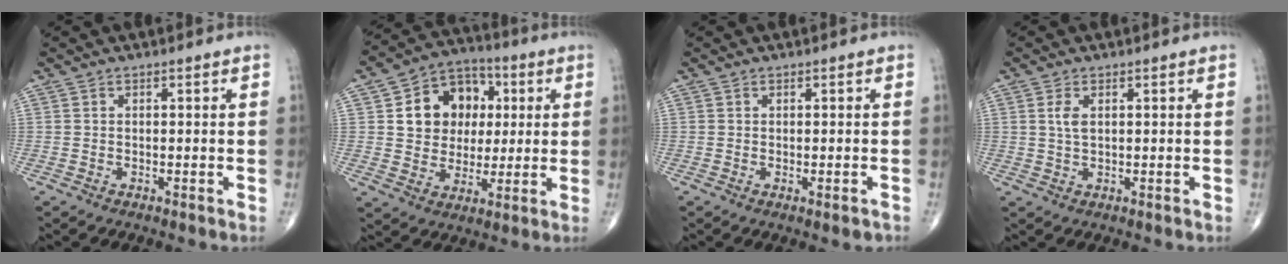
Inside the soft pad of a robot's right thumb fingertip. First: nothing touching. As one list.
[{"total": 14.1, "force": [3.1, 11.5, 7.6], "torque": [-0.076, 0.007, 0.051]}, {"total": 1.8, "force": [-0.6, 0.5, 1.6], "torque": [-0.023, -0.002, -0.003]}, {"total": 2.7, "force": [0.8, 1.3, 2.2], "torque": [-0.045, 0.000, 0.018]}]